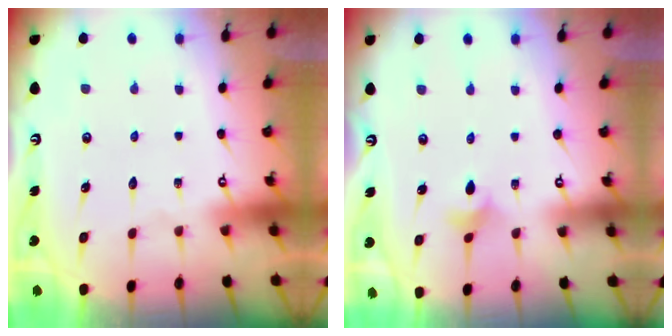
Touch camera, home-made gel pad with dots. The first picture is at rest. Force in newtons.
{"total": 4.1, "press": 4.0, "slide": 0.9}